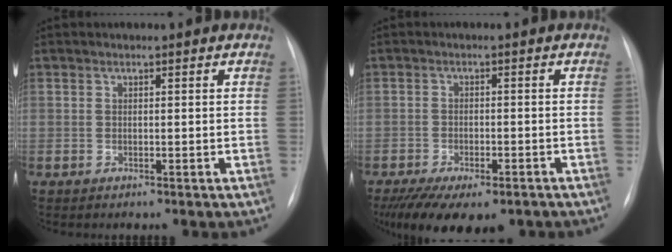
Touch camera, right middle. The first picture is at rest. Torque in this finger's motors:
{"motor_torque": [1.09, -1.05, 0.29, 0.05]}